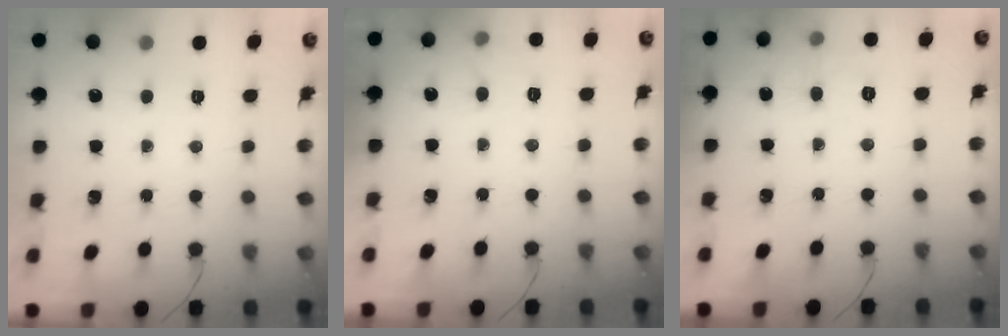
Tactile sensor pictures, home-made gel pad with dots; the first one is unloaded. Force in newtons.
{"total": 4.2, "press": 3.7, "slide": 2.0}
{"total": 4.9, "press": 4.7, "slide": 1.4}